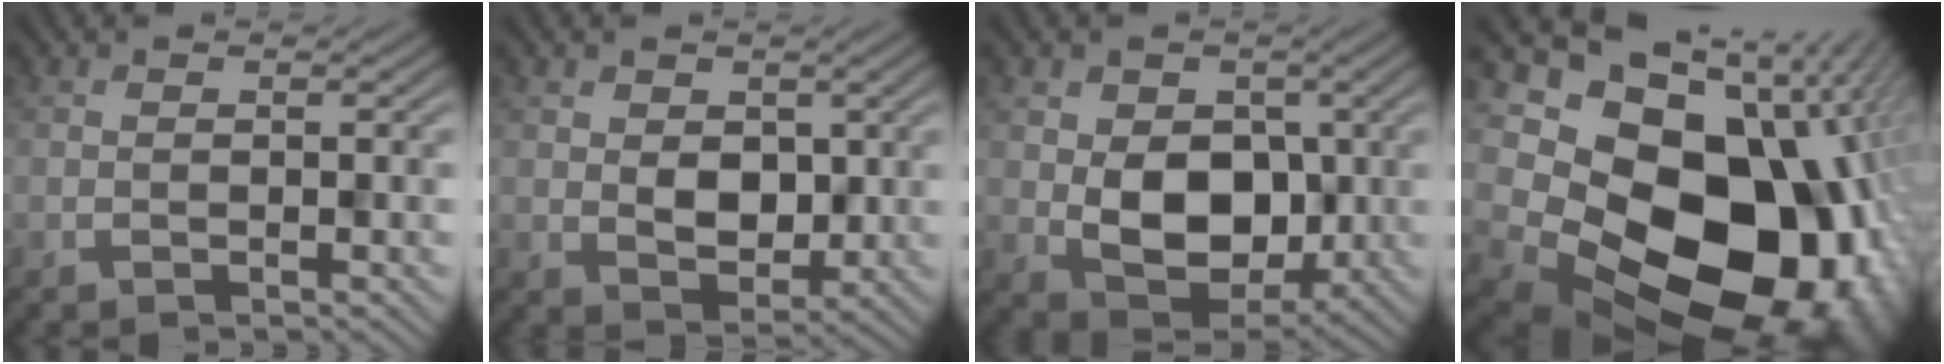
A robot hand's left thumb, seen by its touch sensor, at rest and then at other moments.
{"total": 3.1, "force": [1.3, 2.6, 1.0], "torque": [-0.025, -0.008, 0.025]}
{"total": 7.5, "force": [0.1, 6.0, 4.4], "torque": [-0.088, -0.017, 0.005]}
{"total": 21.5, "force": [-1.9, 16.3, 13.8], "torque": [-0.266, -0.064, -0.002]}